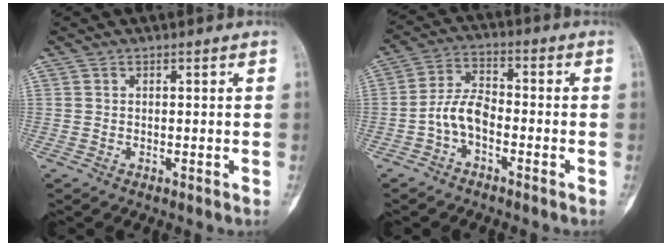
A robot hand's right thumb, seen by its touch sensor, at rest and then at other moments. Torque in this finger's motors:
{"motor_torque": [0.04, 0.05, 0.49, -0.44, -0.01]}